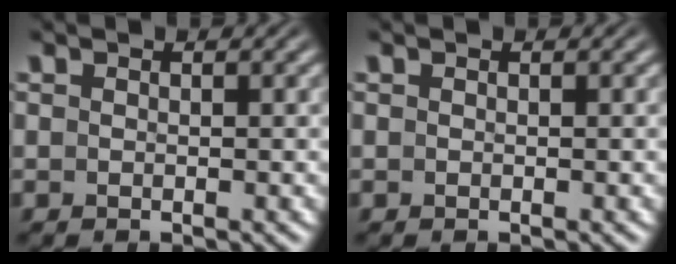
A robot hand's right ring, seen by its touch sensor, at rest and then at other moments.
{"total": 0.0}